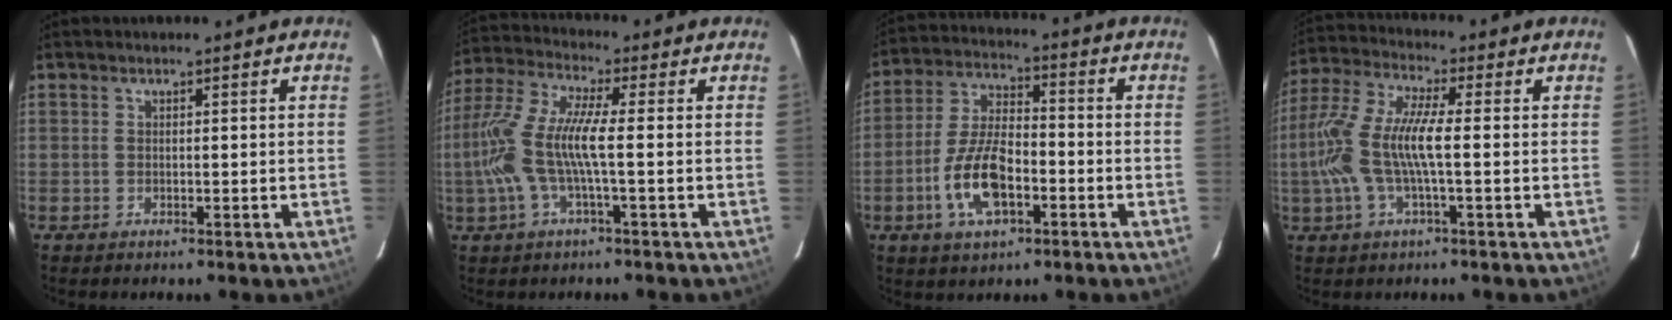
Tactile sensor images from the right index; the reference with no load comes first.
{"total": 12.1, "force": [-2.0, 1.4, 11.9], "torque": [-0.242, -0.001, -0.039]}
{"total": 11.8, "force": [-4.5, 5.3, 9.5], "torque": [-0.202, 0.004, -0.080]}
{"total": 12.6, "force": [-1.4, 2.6, 12.3], "torque": [-0.257, 0.004, -0.029]}